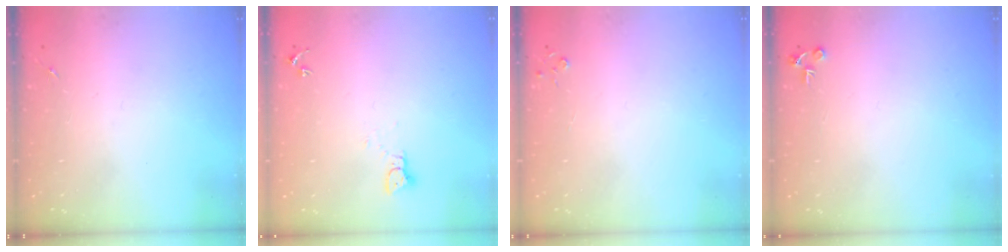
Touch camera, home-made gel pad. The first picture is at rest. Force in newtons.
{"total": 3.3, "press": 3.3, "slide": 0.1}
{"total": 2.7, "press": 2.7, "slide": 0.3}
{"total": 4.3, "press": 4.3, "slide": 0.5}